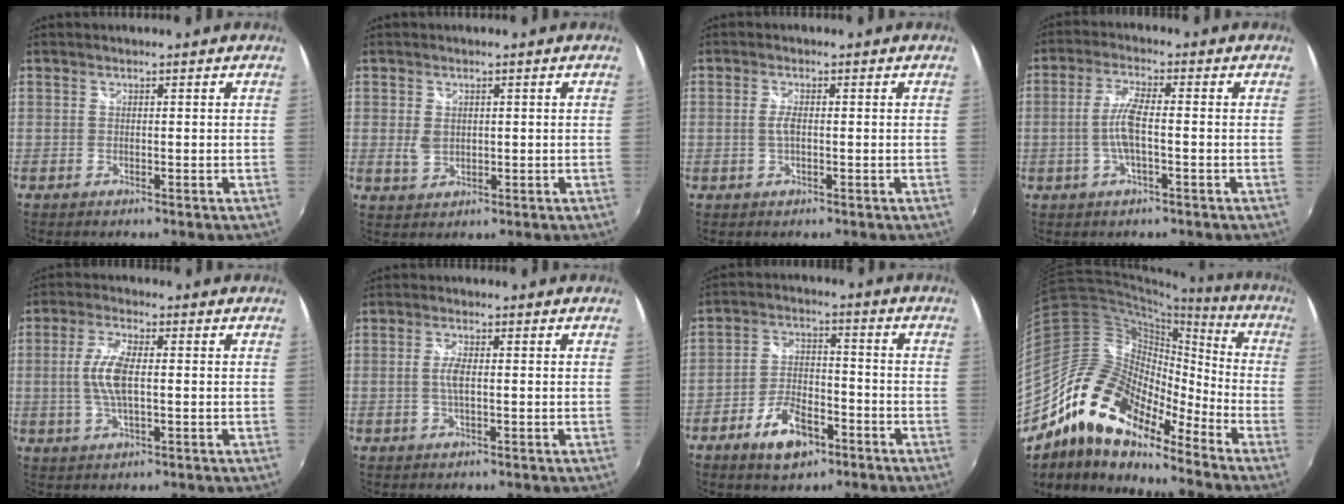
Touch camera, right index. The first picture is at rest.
{"total": 3.2, "force": [0.3, 2.5, 2.0], "torque": [-0.036, -0.001, 0.008]}
{"total": 2.8, "force": [-0.2, 1.0, 2.6], "torque": [-0.052, -0.001, -0.005]}
{"total": 6.0, "force": [-1.2, 1.1, 5.7], "torque": [-0.117, 0.002, -0.023]}
{"total": 7.2, "force": [0.0, 2.7, 6.7], "torque": [-0.138, 0.004, 0.001]}
{"total": 2.8, "force": [-0.1, 0.8, 2.7], "torque": [-0.054, -0.001, -0.004]}
{"total": 9.5, "force": [-5.6, 4.7, 6.1], "torque": [-0.126, 0.009, -0.093]}
{"total": 18.0, "force": [-13.1, 7.5, 9.7], "torque": [-0.169, -0.006, -0.252]}